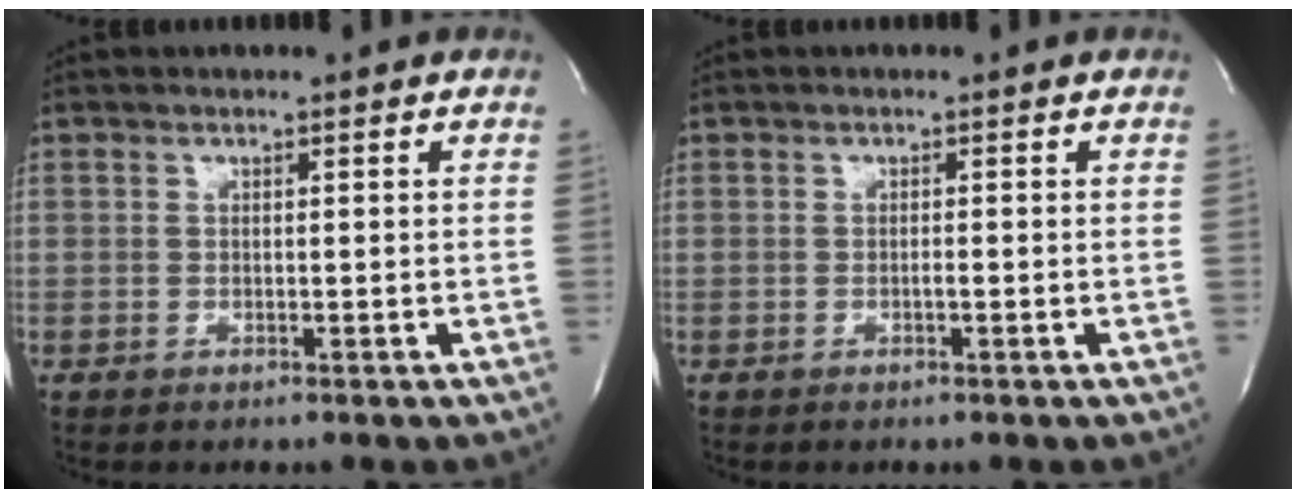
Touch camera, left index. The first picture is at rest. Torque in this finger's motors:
{"motor_torque": [0.15, -0.05, -0.02, 0.00]}